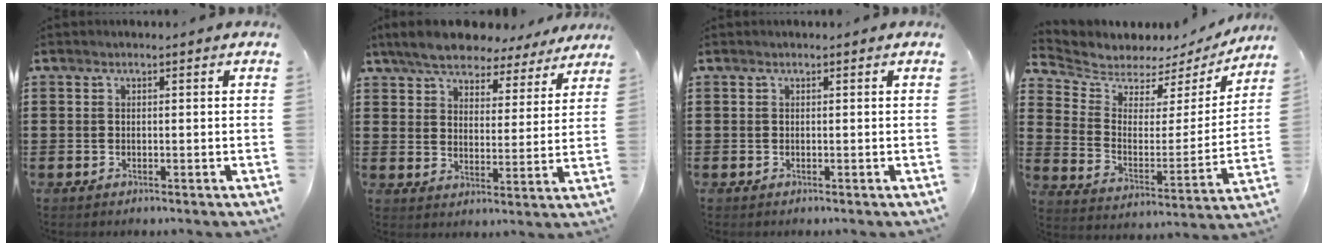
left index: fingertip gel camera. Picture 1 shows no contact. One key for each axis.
{"total": 7.0, "fx": 6.6, "fy": 1.7, "fz": 1.8, "tx": -0.067, "ty": -0.026, "tz": 0.119}
{"total": 0.0}
{"total": 4.6, "fx": 4.1, "fy": 1.8, "fz": 0.4, "tx": -0.042, "ty": -0.036, "tz": 0.065}